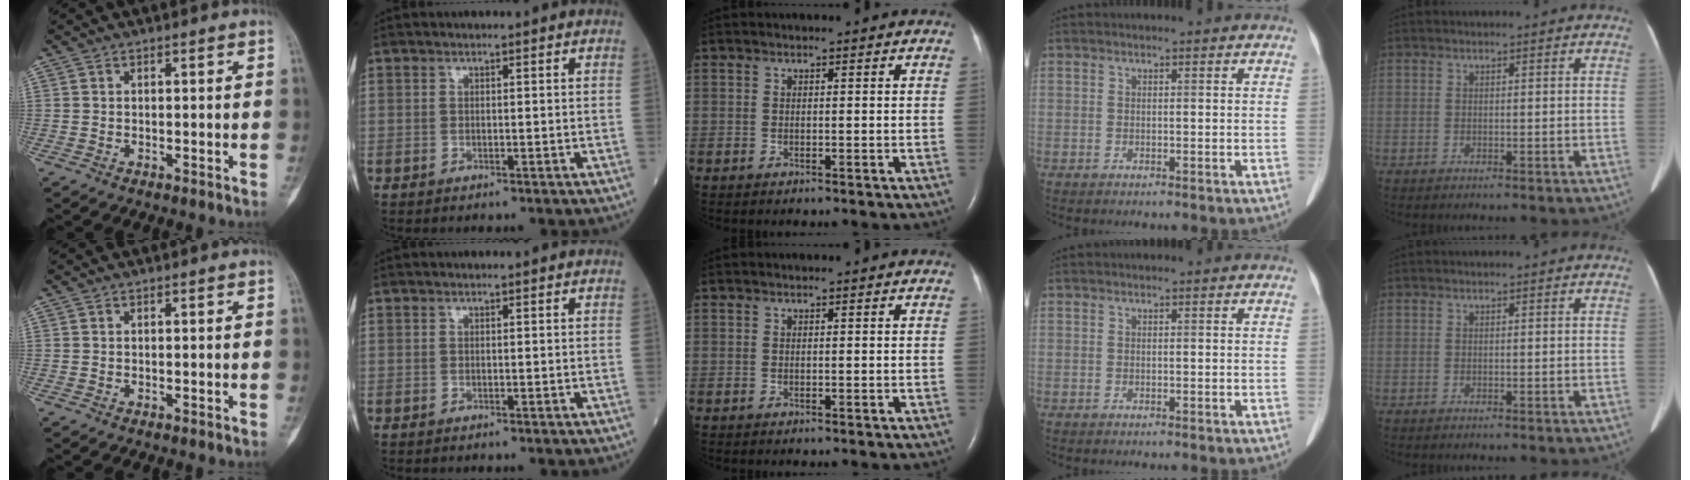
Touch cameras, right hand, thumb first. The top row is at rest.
{}